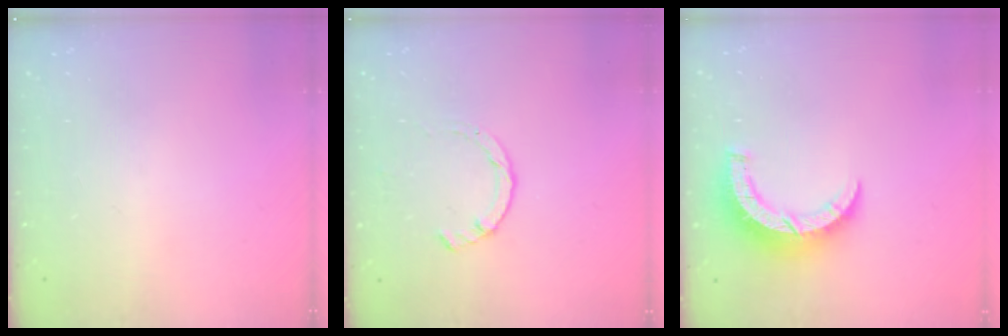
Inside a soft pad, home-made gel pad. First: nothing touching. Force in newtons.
{"total": 2.8, "press": 2.8, "slide": 0.4}
{"total": 8.0, "press": 7.9, "slide": 0.7}